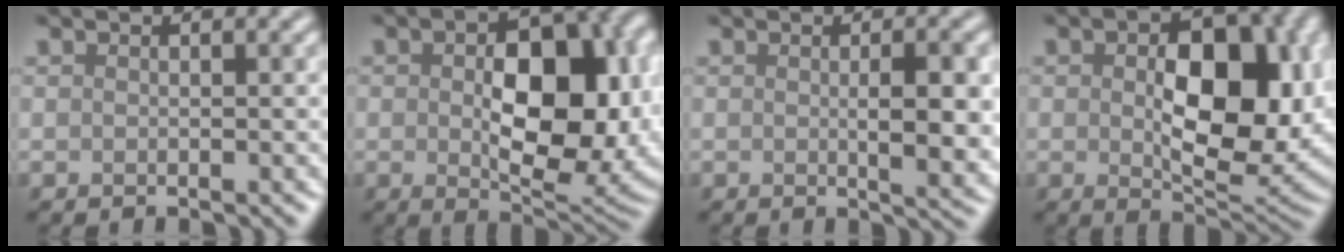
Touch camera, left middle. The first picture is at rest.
{"total": 11.4, "force": [-0.1, 6.4, 9.5], "torque": [-0.137, -0.008, 0.010]}
{"total": 4.4, "force": [0.0, 1.0, 4.3], "torque": [-0.061, -0.003, 0.003]}
{"total": 10.7, "force": [0.3, 6.0, 8.8], "torque": [-0.135, -0.007, 0.013]}